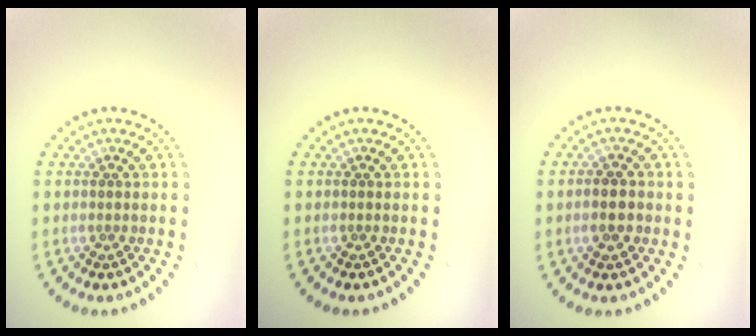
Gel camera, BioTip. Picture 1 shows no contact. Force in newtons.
{"total": 0.0}
{"total": 2.3, "press": 2.2, "slide": 0.6}